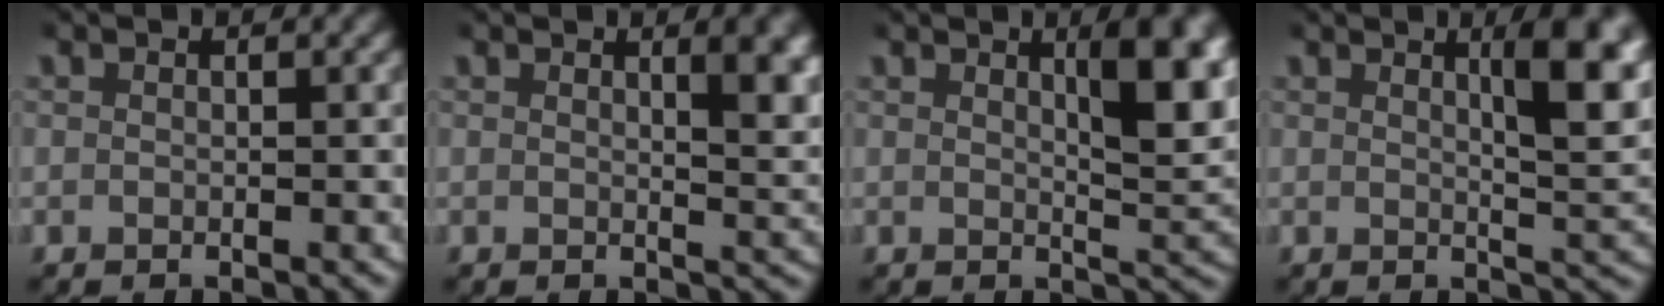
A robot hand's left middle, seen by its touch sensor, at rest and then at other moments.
{"total": 3.4, "force": [1.5, 0.6, 3.0], "torque": [-0.034, -0.008, 0.024]}
{"total": 5.5, "force": [2.1, 1.2, 4.9], "torque": [-0.061, -0.005, 0.033]}
{"total": 6.1, "force": [2.4, 1.2, 5.5], "torque": [-0.073, -0.001, 0.036]}